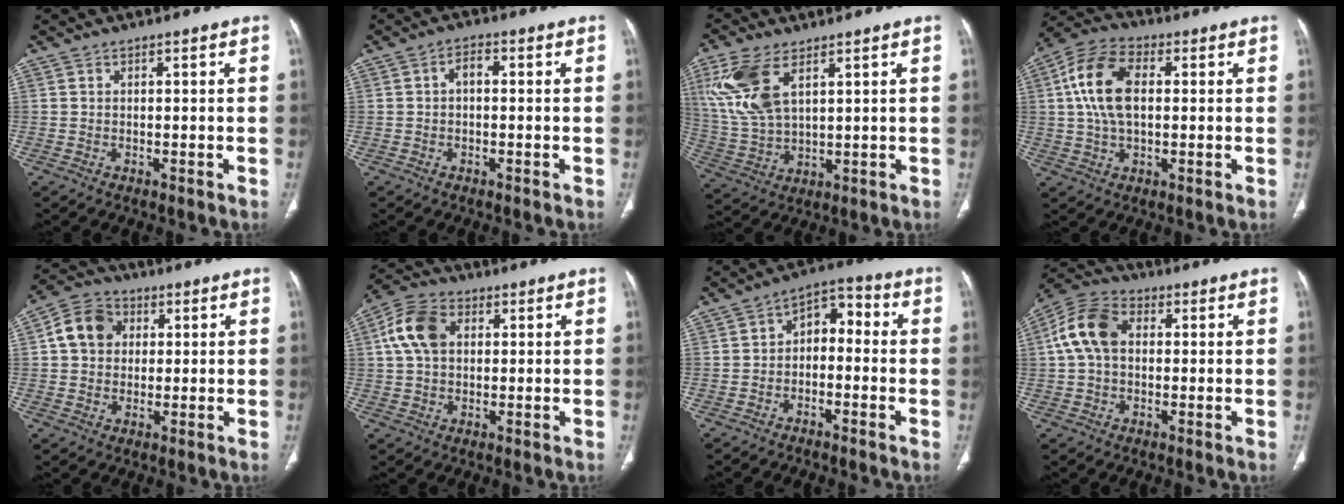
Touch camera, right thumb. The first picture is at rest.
{"total": 2.5, "force": [0.0, 1.4, 2.0], "torque": [-0.030, 0.013, -0.006]}
{"total": 12.4, "force": [5.5, 6.1, 9.3], "torque": [-0.214, -0.010, 0.122]}
{"total": 12.0, "force": [1.8, 6.9, 9.7], "torque": [-0.193, 0.018, 0.029]}
{"total": 8.5, "force": [1.8, 7.1, 4.3], "torque": [-0.062, 0.011, 0.023]}
{"total": 9.2, "force": [2.2, 6.3, 6.2], "torque": [-0.119, 0.016, 0.037]}
{"total": 6.8, "force": [-1.0, 4.7, 4.9], "torque": [-0.053, 0.042, -0.032]}
{"total": 10.2, "force": [1.3, 7.1, 7.2], "torque": [-0.144, 0.028, 0.017]}